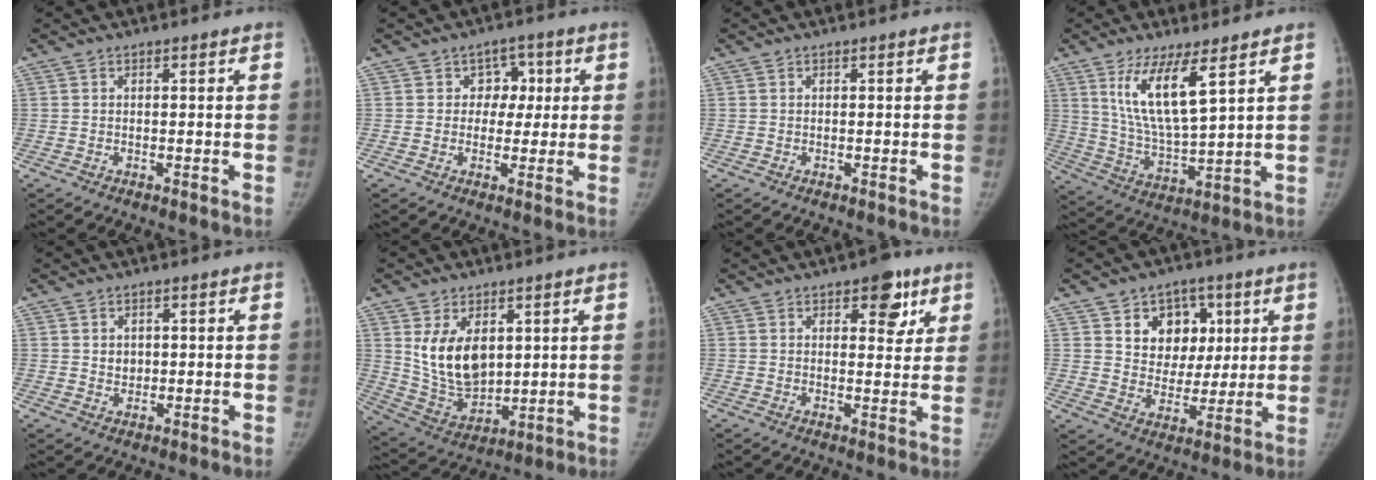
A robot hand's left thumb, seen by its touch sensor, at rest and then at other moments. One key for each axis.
{"total": 5.2, "fx": 1.0, "fy": 4.5, "fz": 2.4, "tx": 0.013, "ty": 0.006, "tz": 0.007}
{"total": 0.0}
{"total": 12.1, "fx": 6.0, "fy": 3.0, "fz": 10.0, "tx": -0.185, "ty": -0.043, "tz": 0.127}
{"total": 2.2, "fx": 0.5, "fy": 1.9, "fz": 1.1, "tx": -0.006, "ty": -0.004, "tz": 0.011}
{"total": 12.8, "fx": 3.5, "fy": 8.0, "fz": 9.2, "tx": -0.132, "ty": -0.025, "tz": 0.086}
{"total": 7.2, "fx": 3.8, "fy": 3.8, "fz": 4.9, "tx": -0.028, "ty": -0.015, "tz": 0.045}
{"total": 11.8, "fx": 4.5, "fy": 9.4, "fz": 5.5, "tx": -0.034, "ty": -0.017, "tz": 0.076}